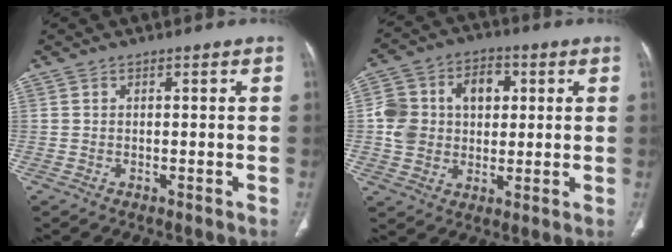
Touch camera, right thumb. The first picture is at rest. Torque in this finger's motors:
{"motor_torque": [1.52, 1.51, 0.86, 0.23, 0.08]}